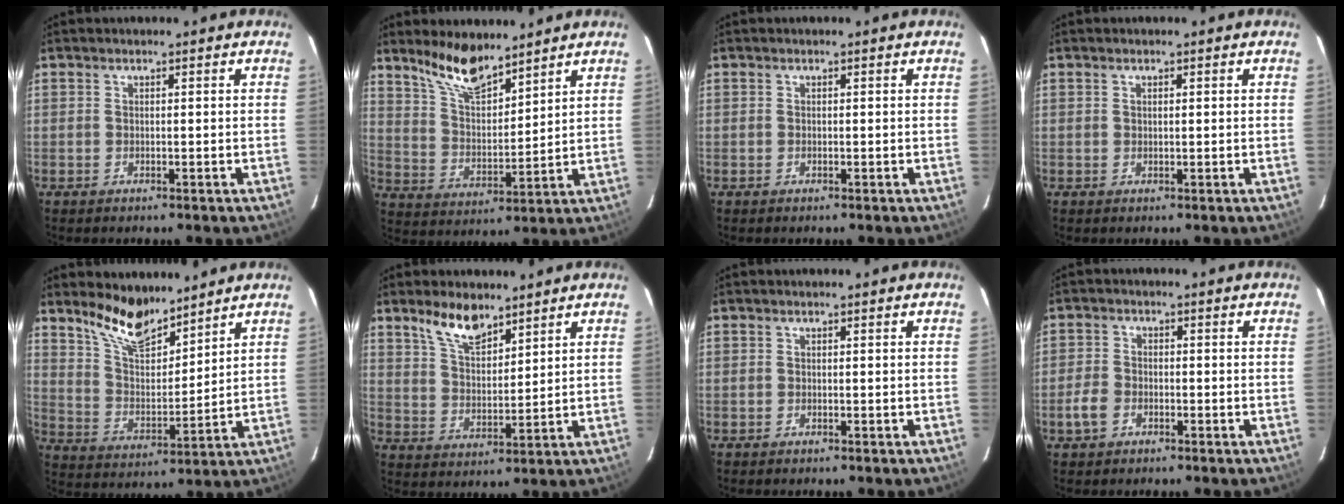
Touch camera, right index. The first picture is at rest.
{"total": 10.2, "force": [8.3, 2.9, 5.0], "torque": [-0.092, 0.000, 0.164]}
{"total": 0.0}
{"total": 0.6, "force": [0.3, 0.3, 0.4], "torque": [-0.008, 0.003, 0.006]}
{"total": 10.9, "force": [9.1, 3.4, 5.1], "torque": [-0.096, -0.001, 0.175]}
{"total": 7.9, "force": [6.0, 2.9, 4.3], "torque": [-0.076, 0.006, 0.118]}
{"total": 0.0}
{"total": 4.3, "force": [-2.2, 3.1, 2.0], "torque": [-0.050, 0.006, -0.040]}